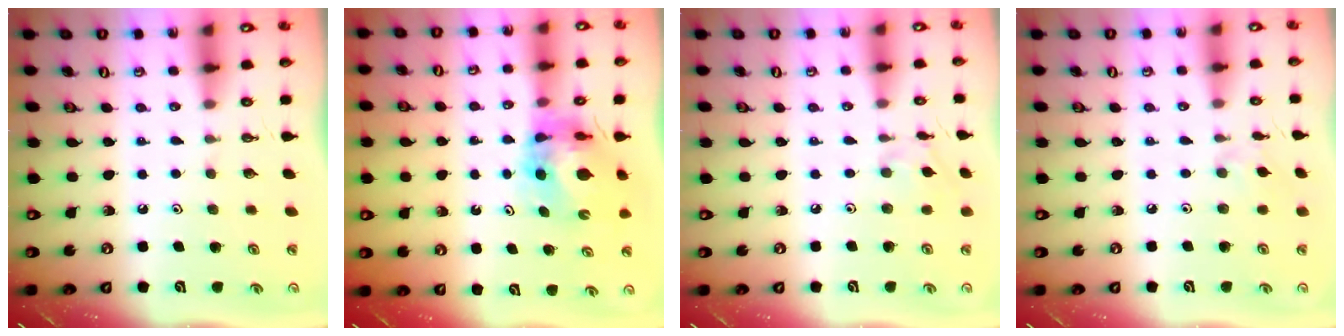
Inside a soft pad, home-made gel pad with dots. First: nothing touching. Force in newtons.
{"total": 10.4, "press": 10.3, "slide": 1.1}
{"total": 4.3, "press": 4.3, "slide": 0.2}
{"total": 4.7, "press": 4.6, "slide": 0.7}